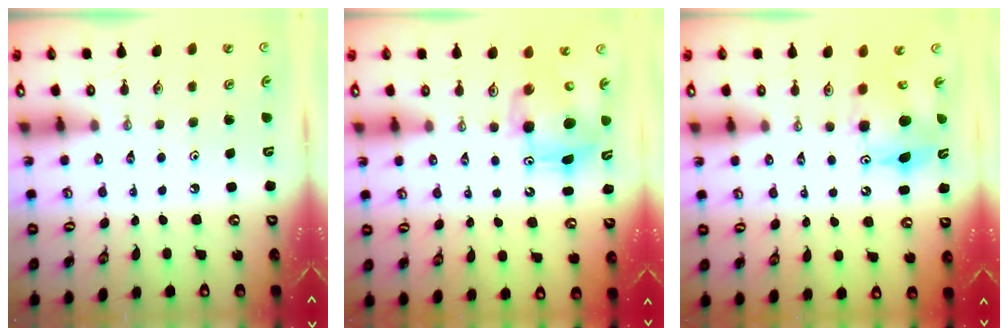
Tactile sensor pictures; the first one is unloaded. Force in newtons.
{"total": 8.0, "press": 7.9, "slide": 1.4}
{"total": 8.8, "press": 8.8, "slide": 0.3}